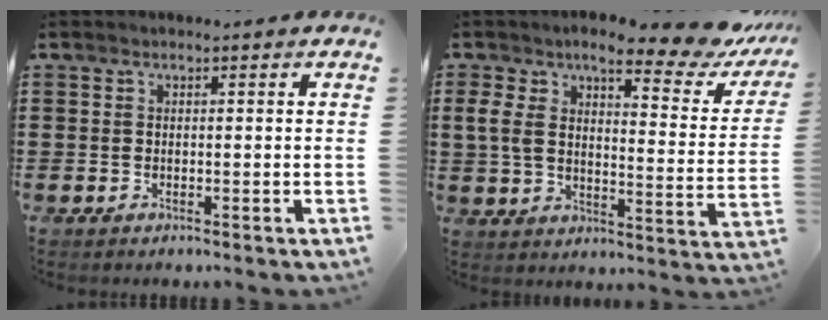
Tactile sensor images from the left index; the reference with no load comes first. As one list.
[{"total": 10.6, "force": [7.5, 2.7, 7.0], "torque": [-0.139, -0.035, 0.123]}]